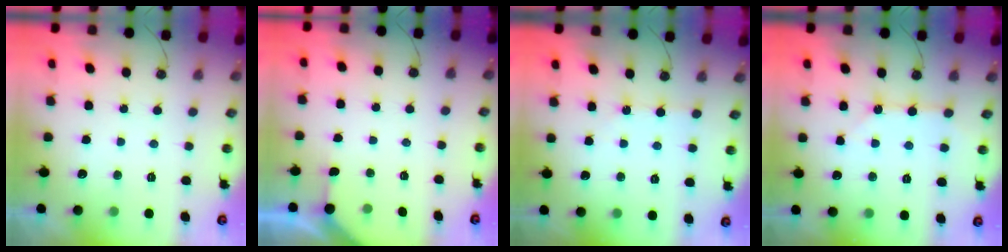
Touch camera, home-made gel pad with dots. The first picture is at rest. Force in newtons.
{"total": 1.6, "press": 1.6, "slide": 0.3}
{"total": 1.4, "press": 1.3, "slide": 0.3}
{"total": 4.5, "press": 4.5, "slide": 0.4}